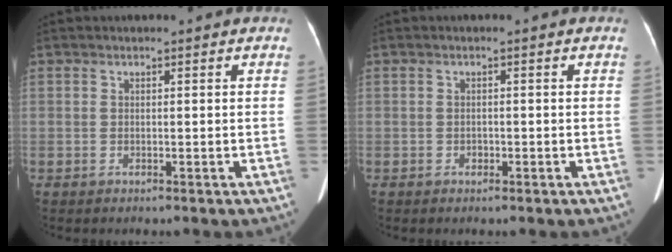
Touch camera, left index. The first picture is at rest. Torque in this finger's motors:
{"motor_torque": [-0.02, 0.00, 0.00, 0.00]}